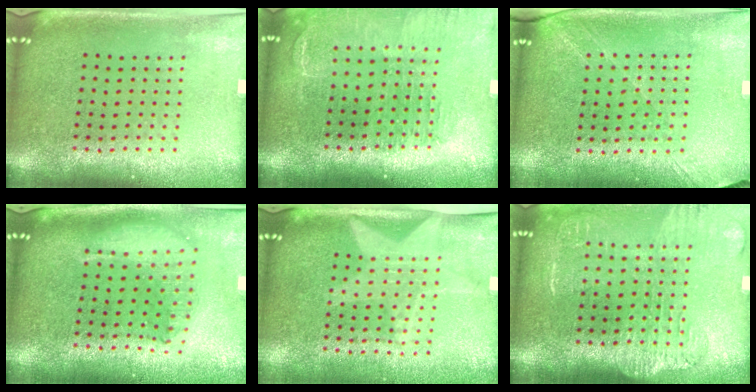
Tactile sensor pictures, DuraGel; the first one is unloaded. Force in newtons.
{"total": 1.5, "press": 1.4, "slide": 0.2}
{"total": 1.5, "press": 1.3, "slide": 0.8}
{"total": 1.9, "press": 1.5, "slide": 1.1}
{"total": 1.9, "press": 1.5, "slide": 1.1}
{"total": 1.8, "press": 1.5, "slide": 0.9}